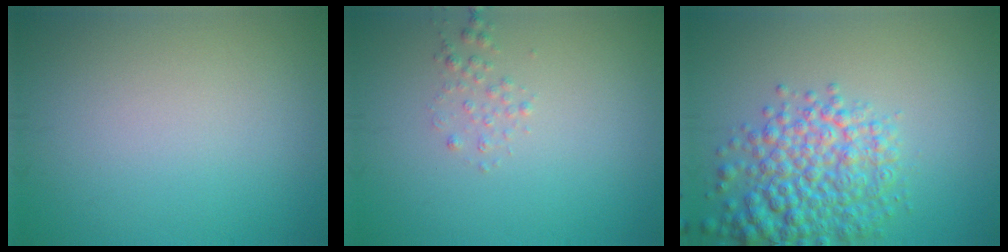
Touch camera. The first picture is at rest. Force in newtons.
{"total": 0.9, "press": 0.9, "slide": 0.1}
{"total": 6.4, "press": 6.4, "slide": 0.3}